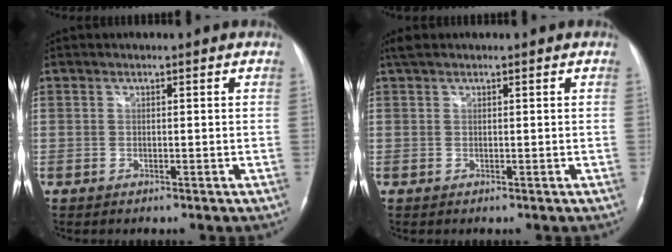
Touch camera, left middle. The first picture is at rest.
{"total": 1.5, "force": [1.2, 0.5, 0.8], "torque": [-0.020, 0.017, 0.024]}